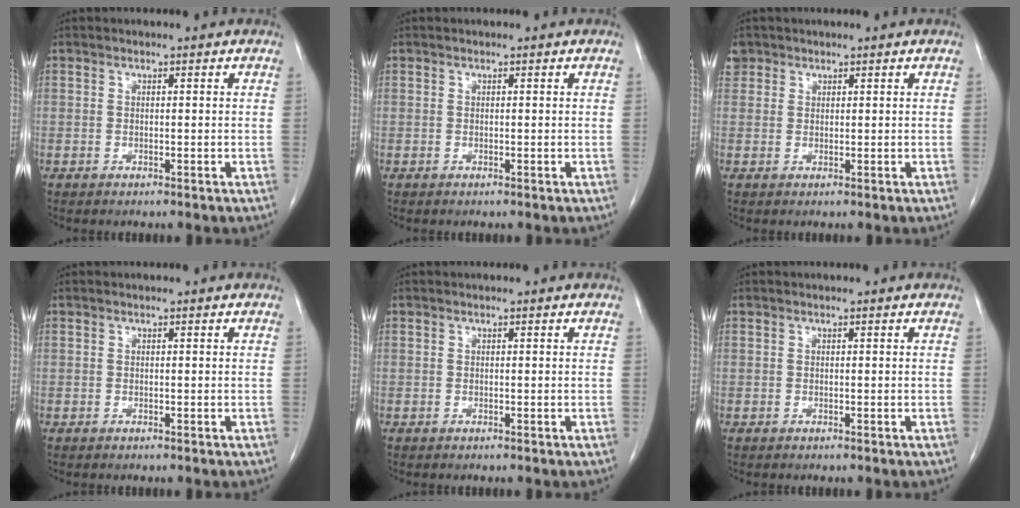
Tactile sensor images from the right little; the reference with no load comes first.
{"total": 0.0}
{"total": 2.6, "force": [1.4, 2.1, 0.2], "torque": [0.004, 0.010, 0.025]}
{"total": 0.0}
{"total": 0.0}
{"total": 0.0}